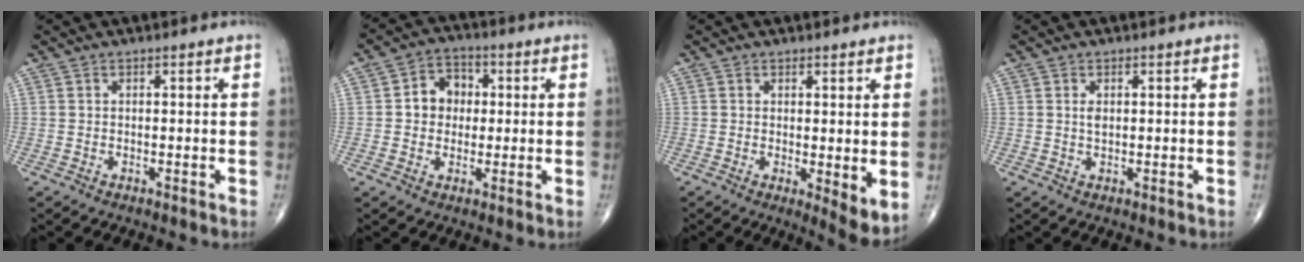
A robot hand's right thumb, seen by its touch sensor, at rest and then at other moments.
{"total": 7.1, "force": [0.6, 6.0, 3.8], "torque": [-0.029, 0.015, 0.001]}
{"total": 5.7, "force": [0.2, 1.7, 5.5], "torque": [-0.079, -0.021, 0.004]}
{"total": 1.3, "force": [0.3, 0.7, 1.1], "torque": [-0.018, -0.002, 0.006]}